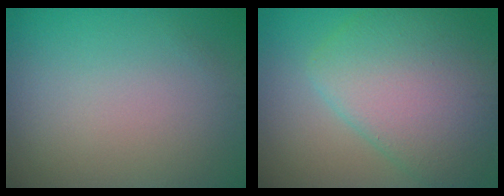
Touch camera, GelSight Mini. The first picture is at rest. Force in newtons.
{"total": 8.4, "press": 8.4, "slide": 0.5}